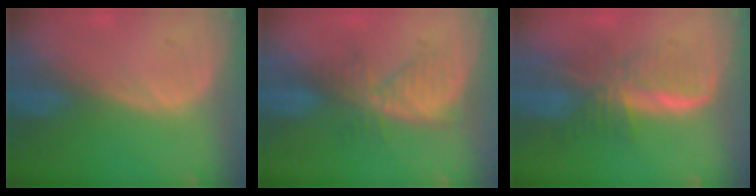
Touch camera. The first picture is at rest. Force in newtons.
{"total": 5.8, "press": 5.8, "slide": 0.2}
{"total": 7.3, "press": 6.6, "slide": 3.1}